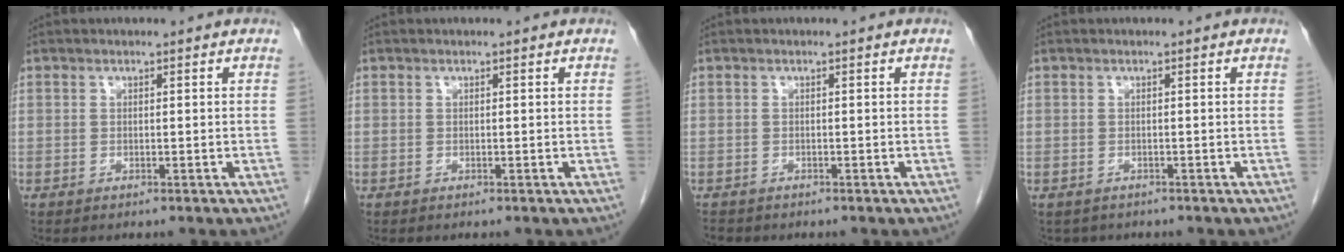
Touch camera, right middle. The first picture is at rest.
{"total": 0.0}
{"total": 1.4, "force": [-1.2, 0.7, 0.2], "torque": [-0.012, -0.002, -0.018]}
{"total": 1.9, "force": [-1.5, 1.1, 0.1], "torque": [-0.007, 0.001, -0.020]}